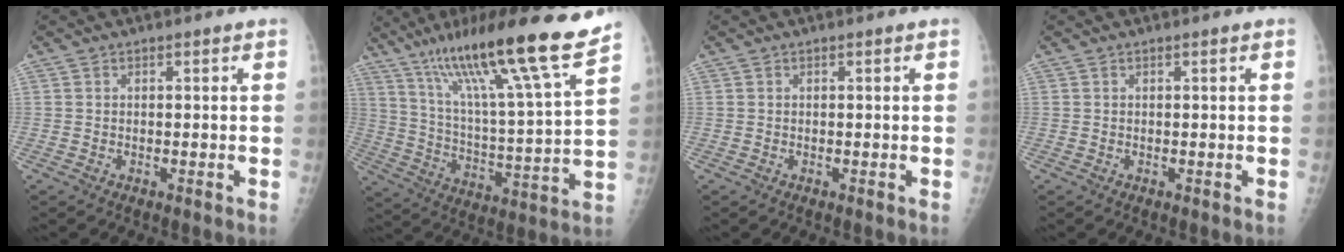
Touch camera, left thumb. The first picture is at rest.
{"total": 23.0, "force": [16.5, 1.2, 16.0], "torque": [-0.246, -0.062, 0.277]}
{"total": 0.0}
{"total": 0.0}